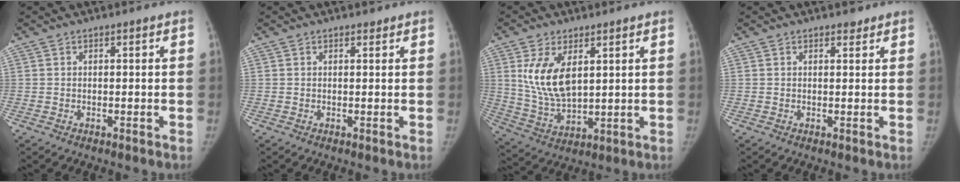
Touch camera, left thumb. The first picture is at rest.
{"total": 0.6, "force": [0.6, 0.3, 0.1], "torque": [-0.004, -0.006, 0.008]}
{"total": 11.2, "force": [3.7, 6.0, 8.7], "torque": [-0.159, -0.020, 0.084]}
{"total": 1.2, "force": [1.0, 0.6, 0.3], "torque": [0.001, -0.007, 0.012]}